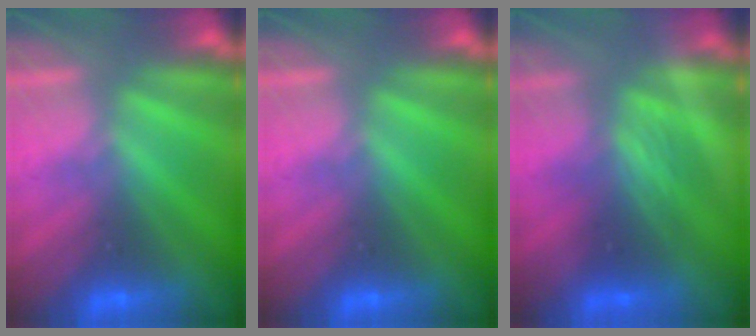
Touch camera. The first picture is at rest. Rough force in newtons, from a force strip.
{"total": 0.0}
{"total": 2.0}